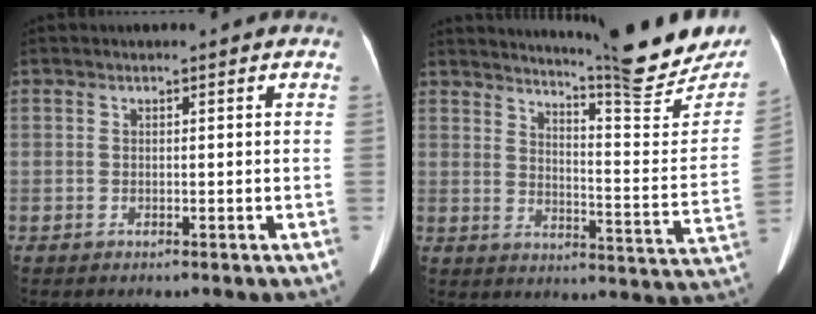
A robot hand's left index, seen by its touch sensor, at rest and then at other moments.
{"total": 19.1, "force": [17.5, 0.8, 7.6], "torque": [-0.110, -0.084, 0.216]}